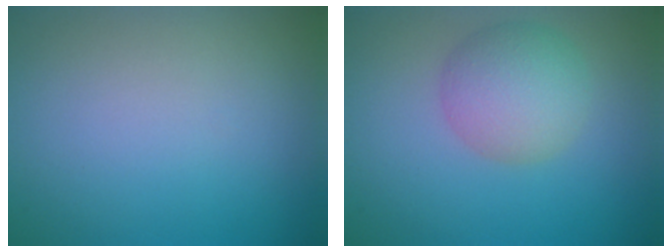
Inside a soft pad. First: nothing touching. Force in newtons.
{"total": 4.7, "press": 4.7, "slide": 0.1}